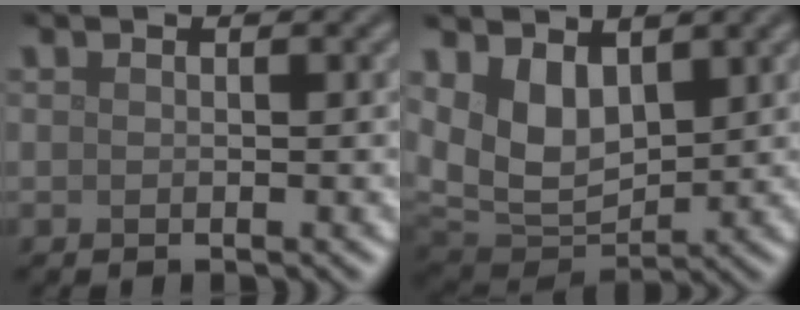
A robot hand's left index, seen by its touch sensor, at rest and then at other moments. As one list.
[{"total": 6.3, "force": [2.3, 4.0, 4.3], "torque": [-0.090, -0.018, 0.045]}]